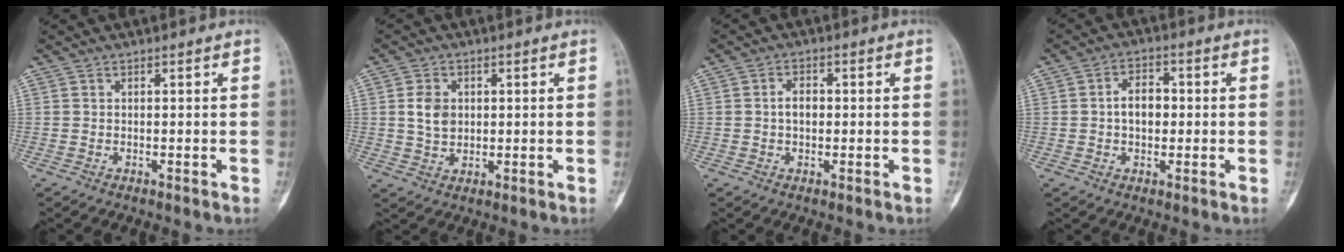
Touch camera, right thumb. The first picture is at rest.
{"total": 4.9, "force": [0.9, 3.7, 3.1], "torque": [-0.040, -0.006, 0.018]}
{"total": 3.0, "force": [0.0, 2.0, 2.2], "torque": [-0.032, 0.008, -0.004]}
{"total": 5.5, "force": [0.0, 3.8, 4.1], "torque": [-0.053, 0.015, -0.005]}